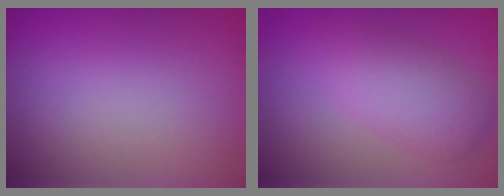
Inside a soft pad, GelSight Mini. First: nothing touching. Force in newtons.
{"total": 4.2, "press": 4.2, "slide": 0.1}